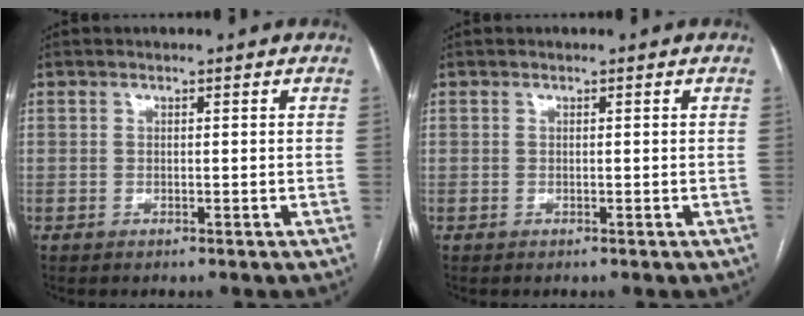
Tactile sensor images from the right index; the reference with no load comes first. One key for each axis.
{"total": 0.0}